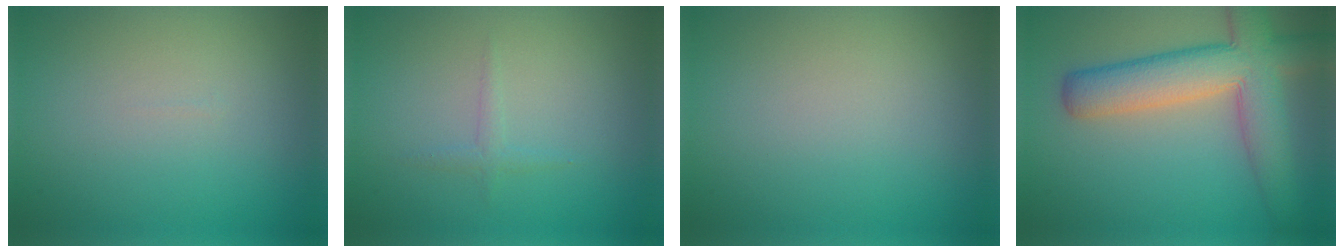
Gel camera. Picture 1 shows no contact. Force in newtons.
{"total": 0.9, "press": 0.9, "slide": 0.0}
{"total": 0.0}
{"total": 8.3, "press": 8.3, "slide": 0.6}